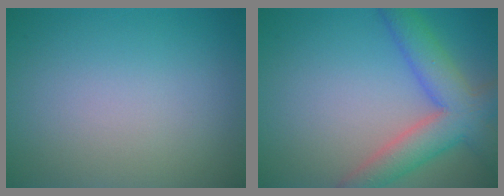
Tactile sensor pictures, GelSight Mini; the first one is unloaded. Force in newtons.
{"total": 6.4, "press": 6.4, "slide": 0.4}